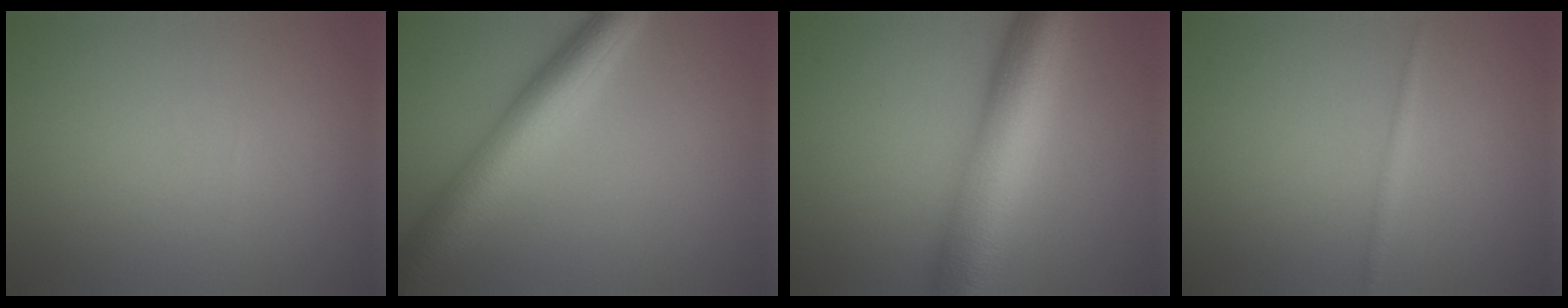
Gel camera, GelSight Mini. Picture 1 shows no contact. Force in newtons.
{"total": 7.5, "press": 7.5, "slide": 0.2}
{"total": 10.7, "press": 10.7, "slide": 0.2}
{"total": 0.9, "press": 0.9, "slide": 0.0}